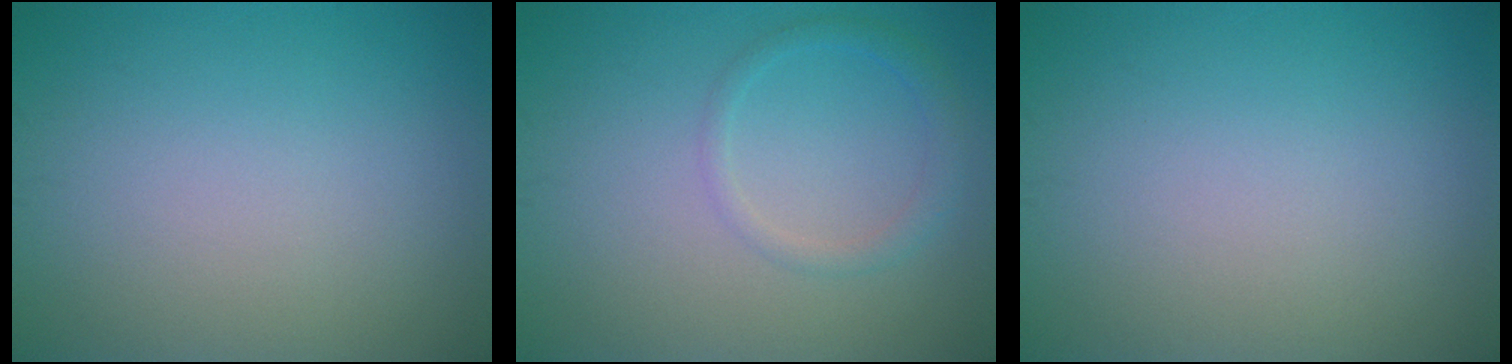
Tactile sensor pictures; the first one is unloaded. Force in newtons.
{"total": 1.7, "press": 1.7, "slide": 0.1}
{"total": 0.0}